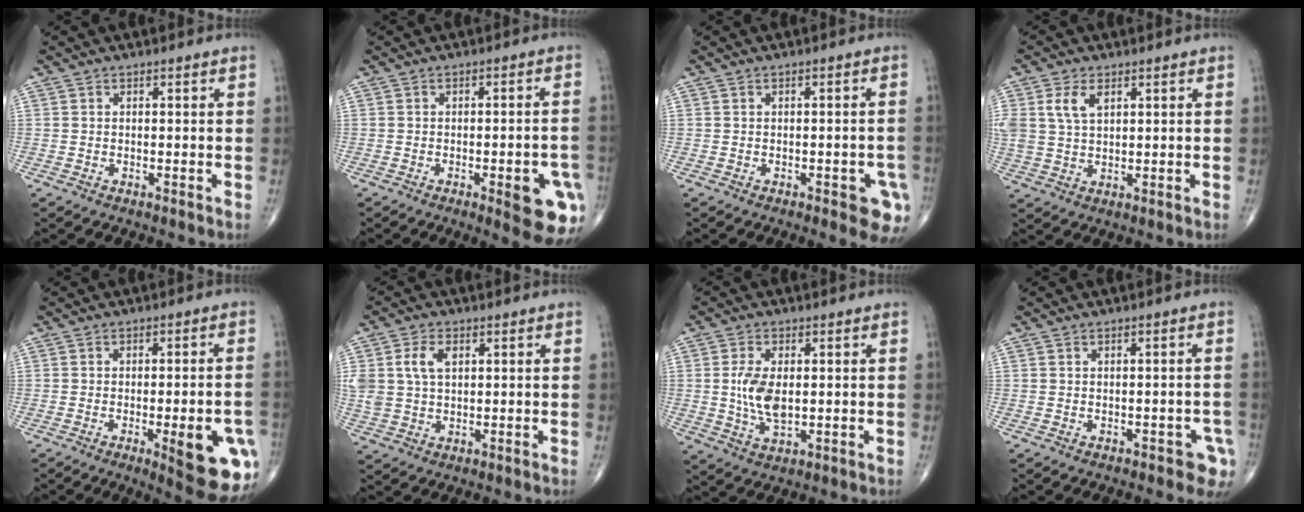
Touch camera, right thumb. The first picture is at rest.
{"total": 11.1, "force": [-4.1, 3.2, 9.8], "torque": [-0.101, 0.007, -0.042]}
{"total": 6.6, "force": [-2.9, 2.4, 5.4], "torque": [-0.046, 0.004, -0.033]}
{"total": 5.9, "force": [2.4, 3.4, 4.2], "torque": [-0.088, -0.002, 0.052]}
{"total": 14.2, "force": [-4.5, 3.9, 12.9], "torque": [-0.122, 0.005, -0.042]}
{"total": 7.4, "force": [2.1, 4.8, 5.2], "torque": [-0.109, 0.002, 0.046]}
{"total": 7.4, "force": [0.4, 3.9, 6.3], "torque": [-0.128, -0.009, 0.010]}
{"total": 3.9, "force": [-1.6, 2.1, 2.9], "torque": [-0.015, 0.007, -0.017]}